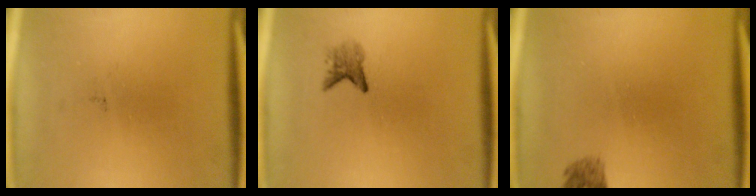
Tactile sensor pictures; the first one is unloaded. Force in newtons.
{"total": 2.0}
{"total": 1.4}